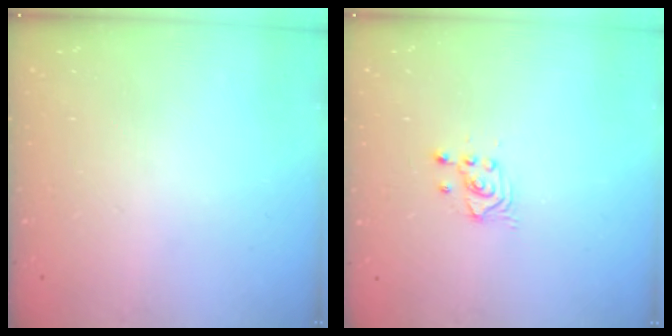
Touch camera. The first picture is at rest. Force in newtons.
{"total": 2.7, "press": 2.7, "slide": 0.2}